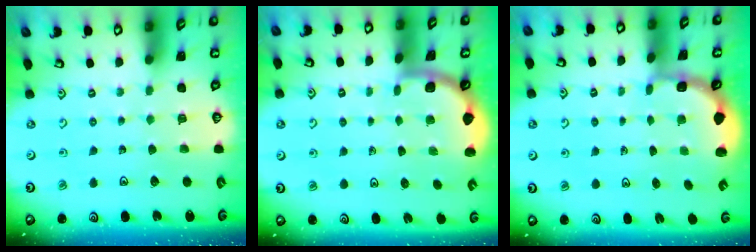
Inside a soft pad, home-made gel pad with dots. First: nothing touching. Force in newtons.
{"total": 1.8, "press": 1.7, "slide": 0.0}
{"total": 1.9, "press": 1.5, "slide": 1.1}